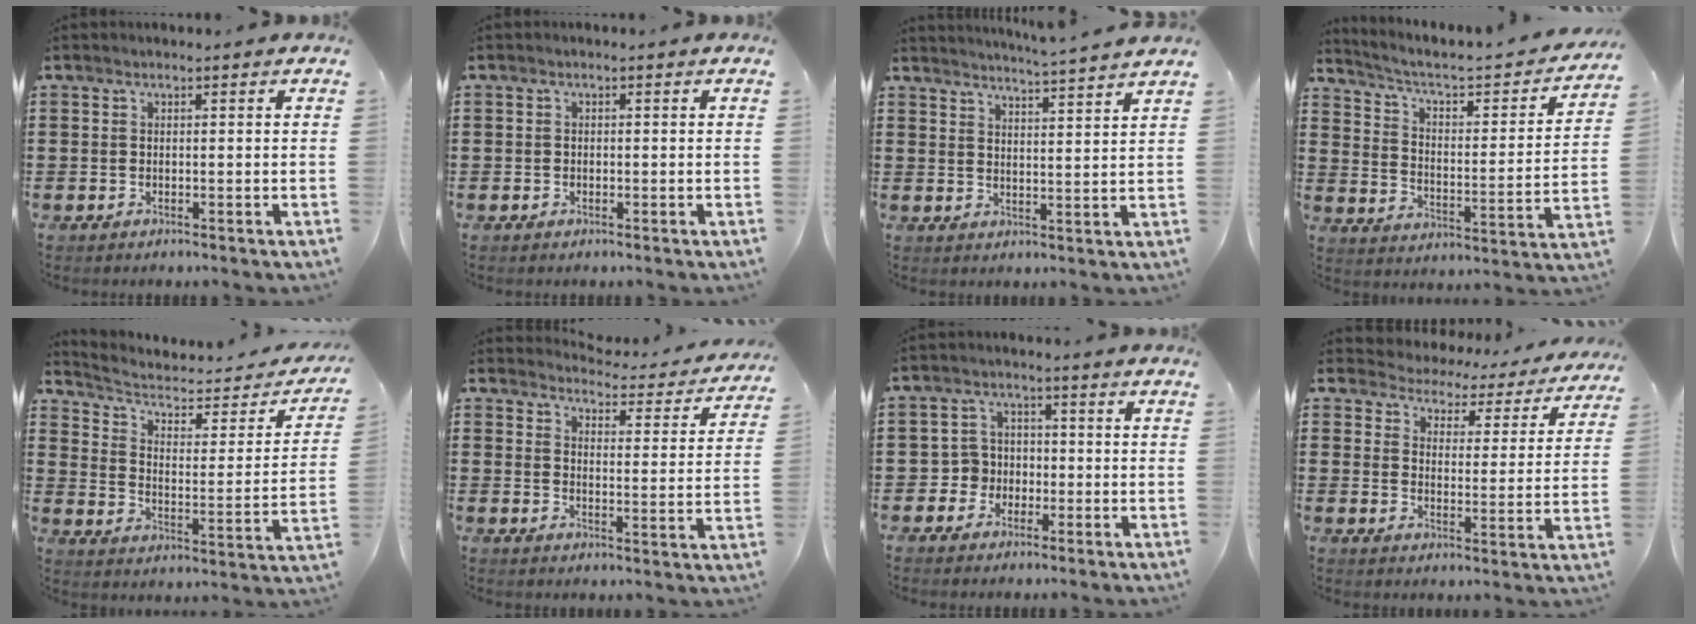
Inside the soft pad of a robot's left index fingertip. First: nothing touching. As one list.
[{"total": 0.5, "force": [-0.3, 0.4, 0.0], "torque": [-0.002, 0.002, -0.007]}, {"total": 3.9, "force": [3.7, -1.0, 0.6], "torque": [-0.025, -0.024, 0.063]}, {"total": 3.4, "force": [2.5, 0.9, 2.0], "torque": [-0.057, -0.028, 0.030]}, {"total": 3.9, "force": [2.4, 2.1, 2.4], "torque": [-0.062, -0.017, 0.031]}, {"total": 4.0, "force": [4.0, 0.3, 0.4], "torque": [-0.015, -0.035, 0.064]}, {"total": 4.2, "force": [-1.6, 3.8, 0.7], "torque": [-0.036, 0.005, -0.037]}, {"total": 3.2, "force": [3.1, 0.7, -0.3], "torque": [-0.018, -0.028, 0.046]}]